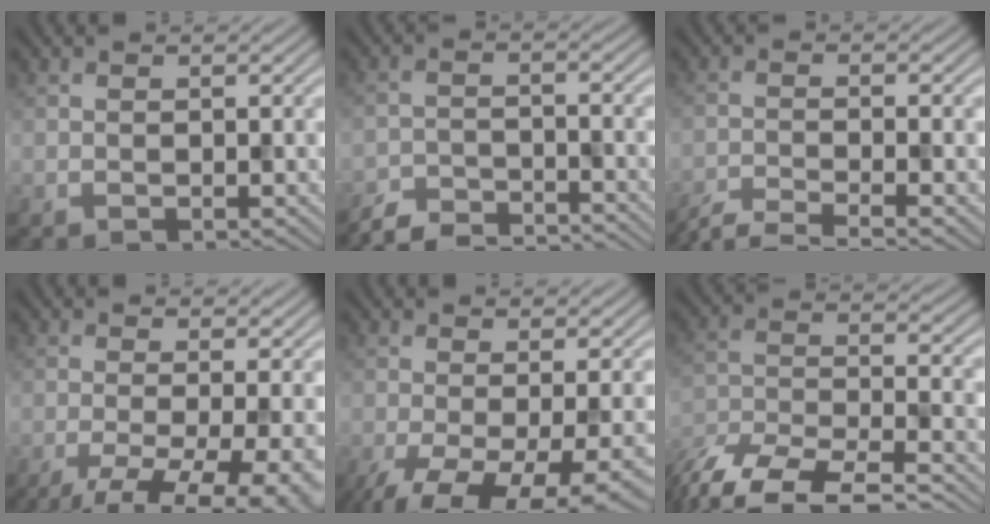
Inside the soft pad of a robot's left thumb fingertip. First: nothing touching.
{"total": 5.9, "force": [-5.6, 0.8, 1.3], "torque": [-0.029, -0.005, -0.105]}
{"total": 5.4, "force": [-4.5, 0.7, 2.9], "torque": [-0.053, -0.007, -0.092]}
{"total": 9.2, "force": [-3.3, 2.8, 8.1], "torque": [-0.132, -0.015, -0.039]}
{"total": 8.9, "force": [-3.5, 2.8, 7.7], "torque": [-0.139, -0.022, -0.050]}
{"total": 10.5, "force": [-8.6, 3.0, 5.1], "torque": [-0.111, -0.013, -0.164]}